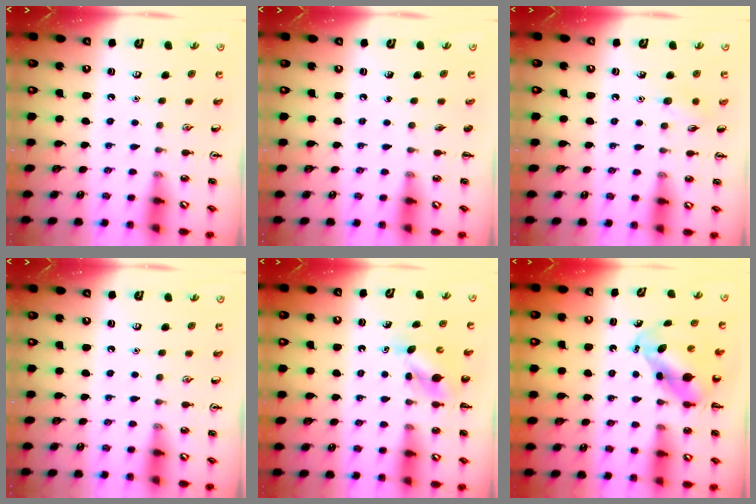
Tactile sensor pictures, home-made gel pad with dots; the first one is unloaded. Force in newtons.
{"total": 0.0}
{"total": 7.1, "press": 6.9, "slide": 1.6}
{"total": 0.0}
{"total": 5.0, "press": 4.9, "slide": 0.5}
{"total": 5.1, "press": 5.0, "slide": 0.9}